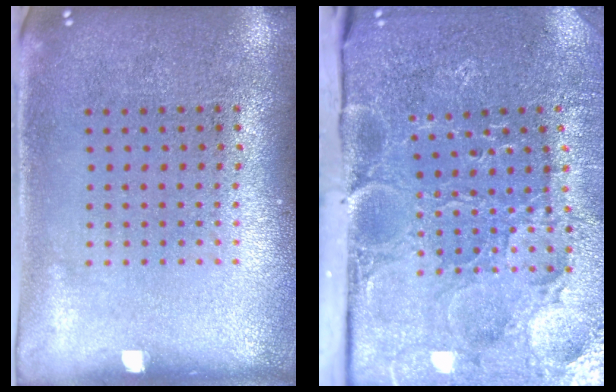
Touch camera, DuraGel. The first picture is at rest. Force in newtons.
{"total": 4.0, "press": 3.7, "slide": 1.4}